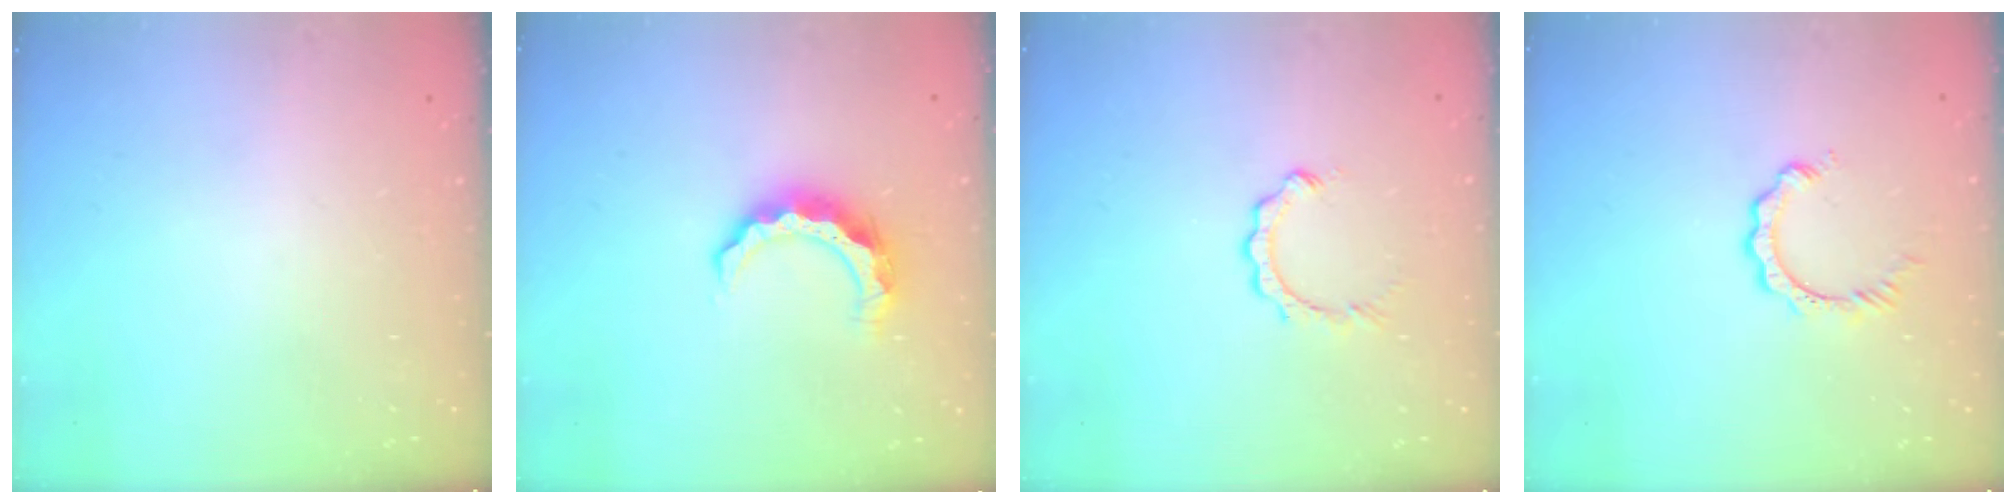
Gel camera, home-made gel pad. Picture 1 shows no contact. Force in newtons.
{"total": 8.2, "press": 8.2, "slide": 0.2}
{"total": 2.9, "press": 2.9, "slide": 0.3}
{"total": 2.8, "press": 2.7, "slide": 0.4}